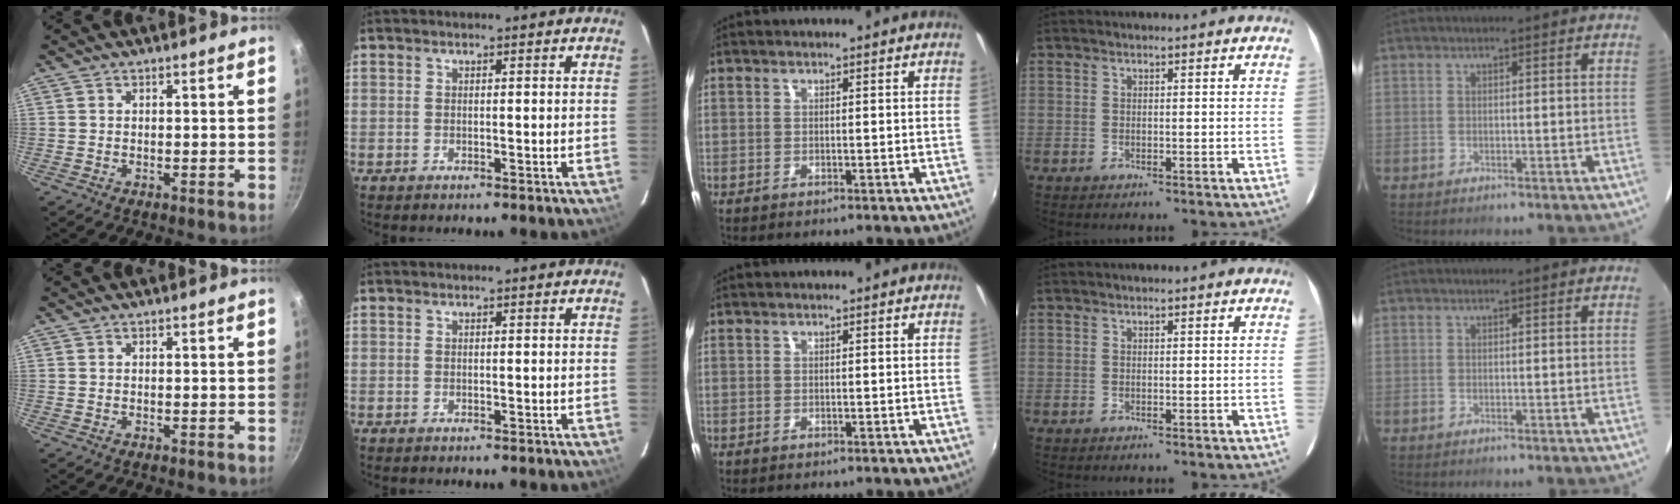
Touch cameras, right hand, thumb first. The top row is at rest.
{}